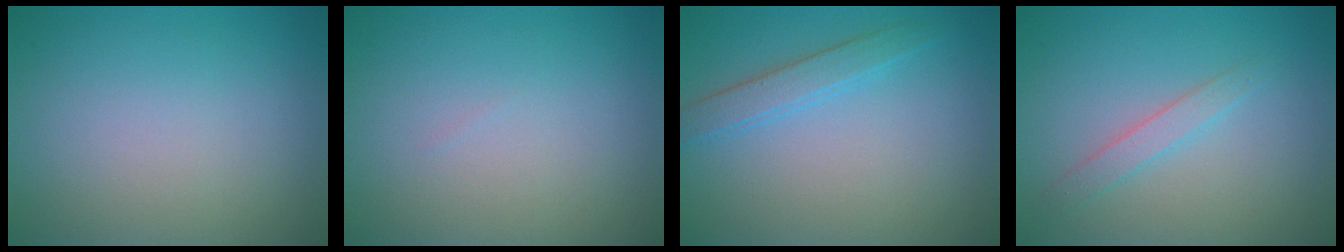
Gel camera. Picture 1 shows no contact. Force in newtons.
{"total": 0.0}
{"total": 2.1, "press": 2.1, "slide": 0.1}
{"total": 1.6, "press": 1.6, "slide": 0.1}